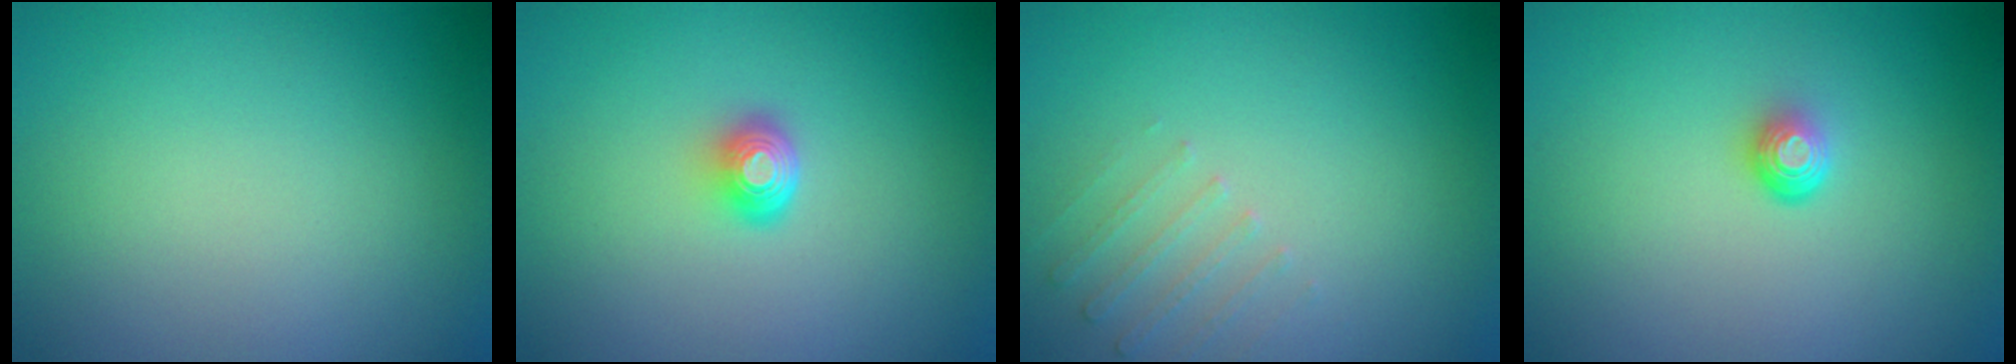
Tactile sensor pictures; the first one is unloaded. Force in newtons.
{"total": 2.1, "press": 1.4, "slide": 1.6}
{"total": 1.6, "press": 1.6, "slide": 0.4}
{"total": 1.5, "press": 0.9, "slide": 1.2}